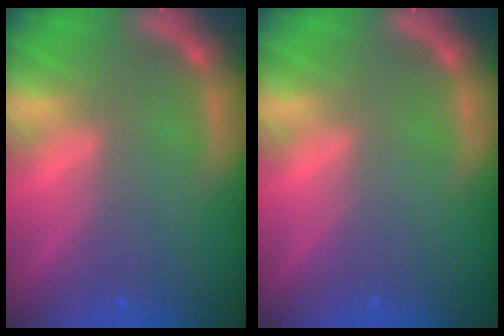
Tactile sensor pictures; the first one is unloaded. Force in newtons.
{"total": 0.0}